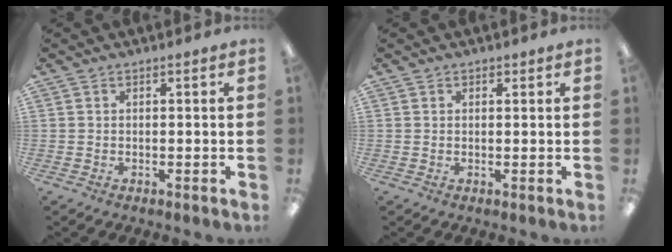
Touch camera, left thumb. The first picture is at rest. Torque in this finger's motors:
{"motor_torque": [-0.10, -0.04, -0.01, -0.16, -0.01]}